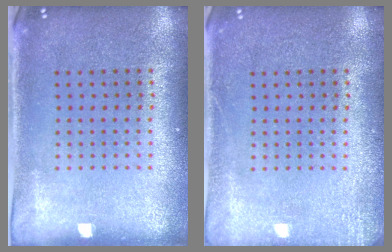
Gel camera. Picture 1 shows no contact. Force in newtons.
{"total": 1.9, "press": 1.9, "slide": 0.3}